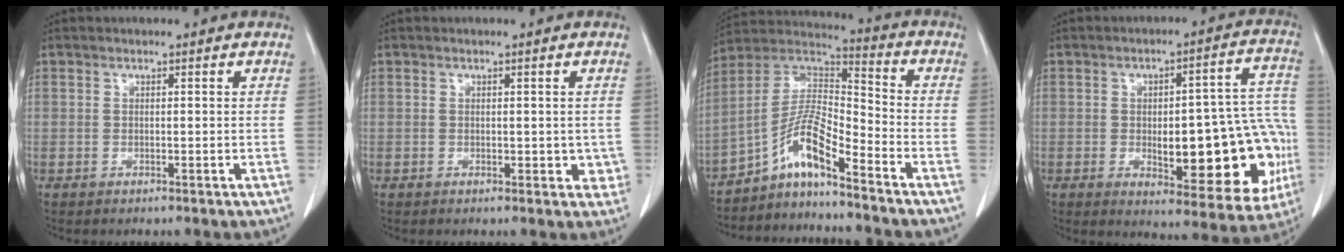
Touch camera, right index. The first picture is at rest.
{"total": 2.5, "force": [-0.2, 1.7, 1.8], "torque": [-0.011, 0.002, 0.001]}
{"total": 9.7, "force": [-6.4, 1.2, 7.2], "torque": [-0.147, 0.022, -0.121]}
{"total": 20.3, "force": [-3.7, 6.8, 18.8], "torque": [-0.166, 0.039, -0.019]}